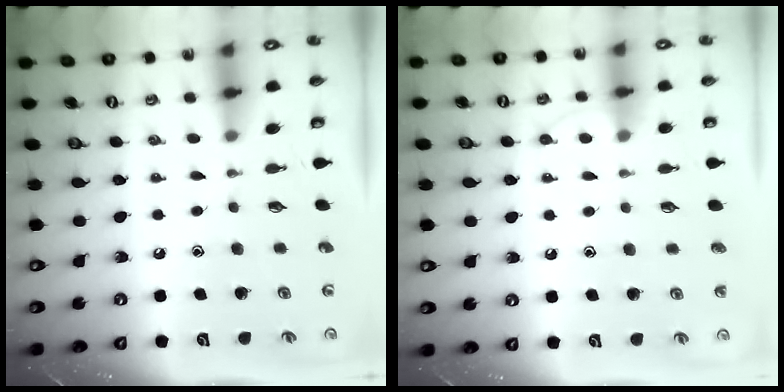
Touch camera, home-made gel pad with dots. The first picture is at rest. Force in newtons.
{"total": 5.8, "press": 5.8, "slide": 0.6}